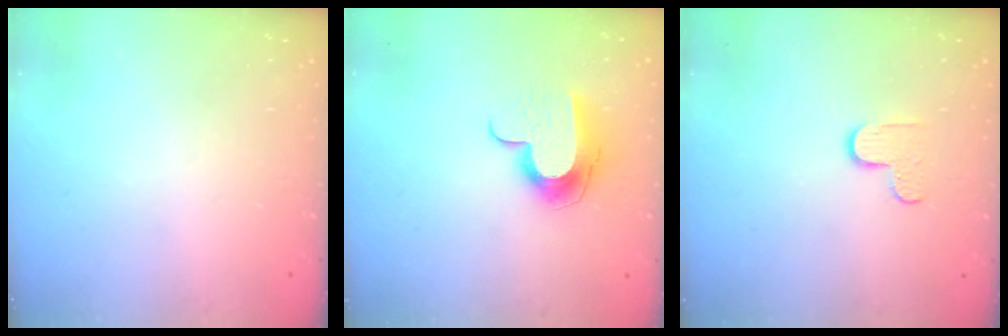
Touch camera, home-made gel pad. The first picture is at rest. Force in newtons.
{"total": 11.2, "press": 11.1, "slide": 0.7}
{"total": 5.1, "press": 5.1, "slide": 0.5}